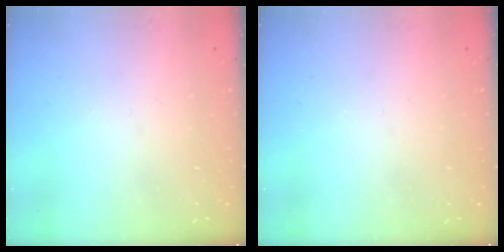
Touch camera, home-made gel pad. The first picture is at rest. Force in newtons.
{"total": 0.0}